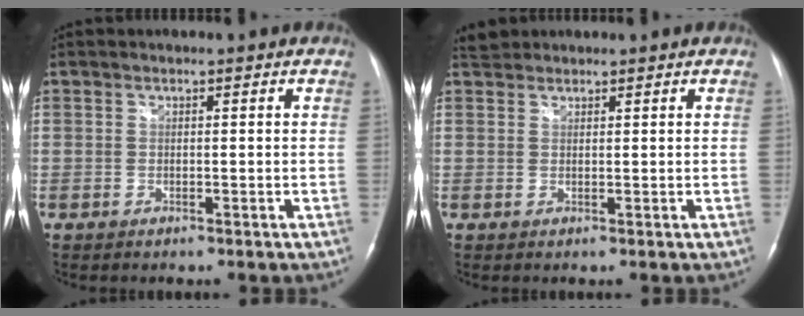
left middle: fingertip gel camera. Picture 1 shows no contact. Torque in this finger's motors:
{"motor_torque": [0.06, -0.04, -0.11, 0.00]}